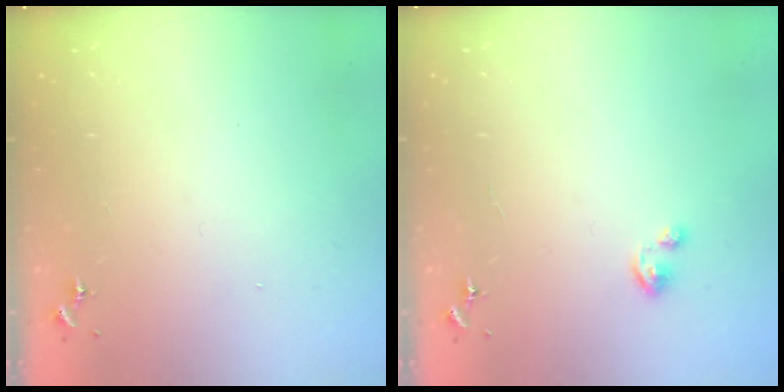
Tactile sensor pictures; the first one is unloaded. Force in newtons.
{"total": 1.8, "press": 1.8, "slide": 0.2}